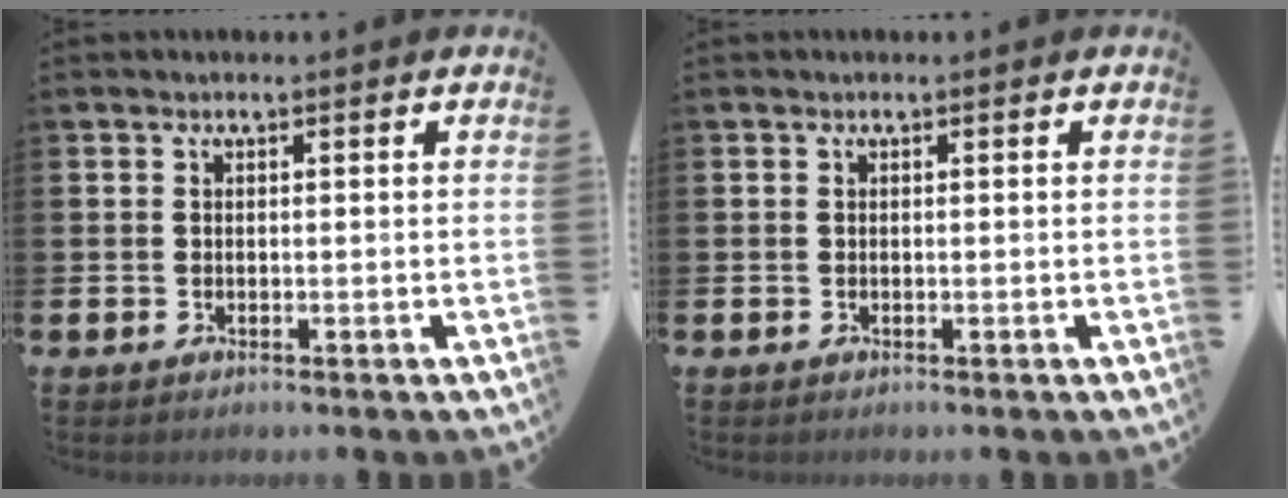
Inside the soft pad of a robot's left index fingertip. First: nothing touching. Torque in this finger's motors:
{"motor_torque": [-0.03, -0.02, -0.01, 0.00]}